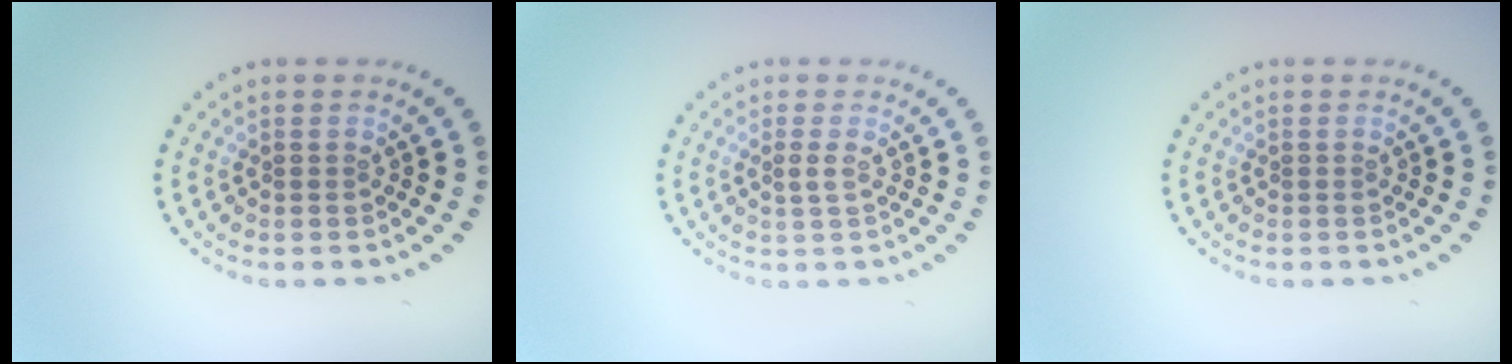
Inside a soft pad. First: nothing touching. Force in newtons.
{"total": 0.8, "press": 0.7, "slide": 0.3}
{"total": 0.0}